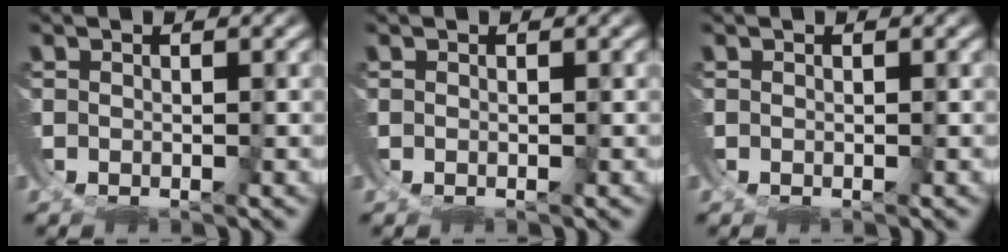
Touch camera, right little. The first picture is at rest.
{"total": 0.0}
{"total": 0.0}